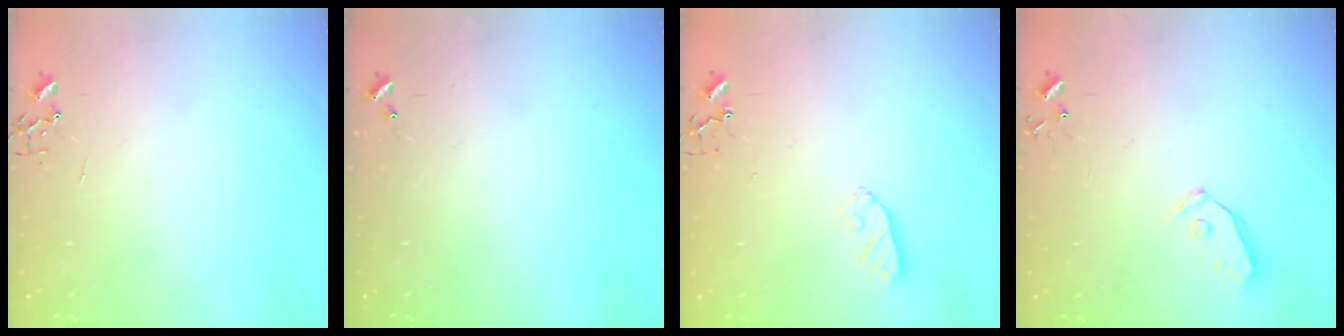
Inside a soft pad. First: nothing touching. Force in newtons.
{"total": 0.0}
{"total": 6.6, "press": 6.6, "slide": 0.2}
{"total": 4.9, "press": 4.9, "slide": 0.2}